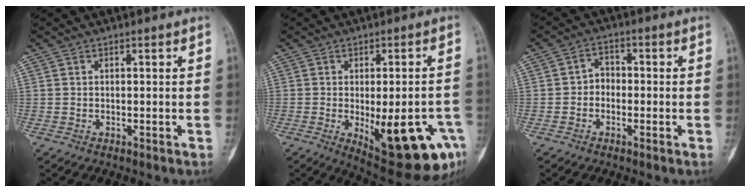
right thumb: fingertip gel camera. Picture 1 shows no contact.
{"total": 17.9, "force": [-5.9, 6.3, 15.7], "torque": [-0.158, 0.008, -0.057]}
{"total": 3.2, "force": [-0.9, 2.6, 1.7], "torque": [-0.004, 0.018, -0.026]}